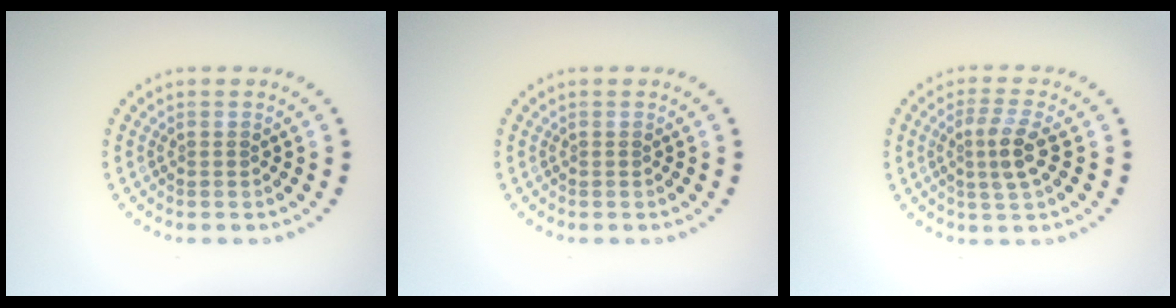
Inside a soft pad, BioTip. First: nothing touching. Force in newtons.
{"total": 0.0}
{"total": 2.9, "press": 2.6, "slide": 1.3}